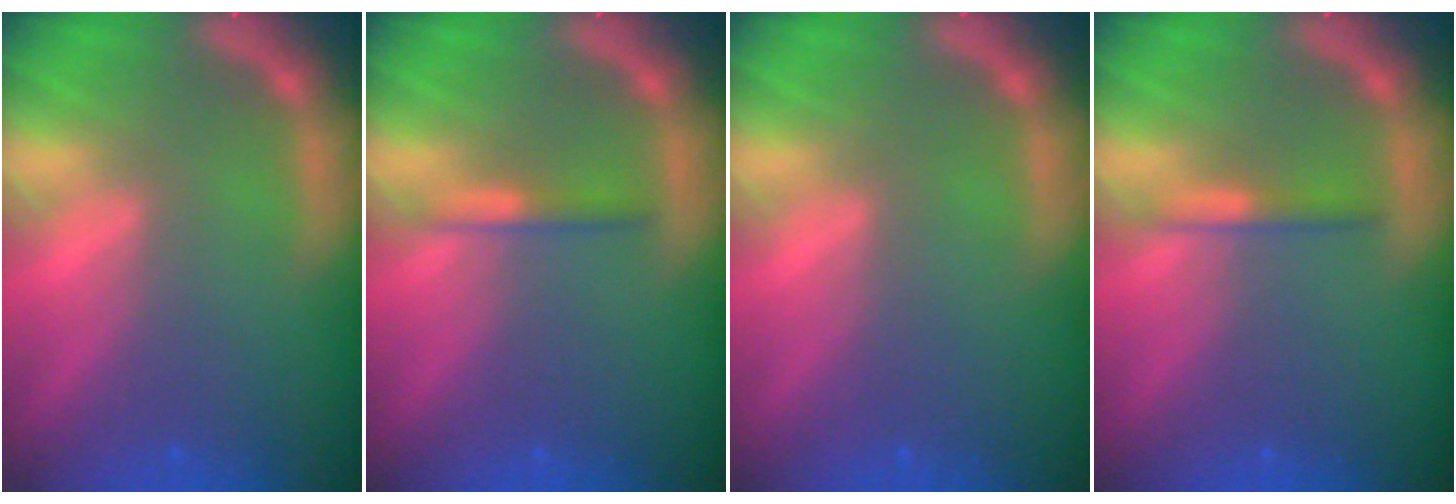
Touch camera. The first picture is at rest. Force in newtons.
{"total": 1.4}
{"total": 0.0}
{"total": 1.4}